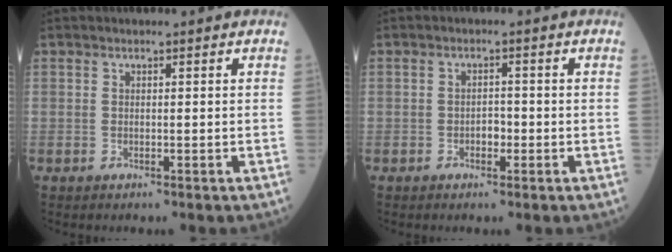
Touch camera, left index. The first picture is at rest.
{"total": 2.0, "force": [-1.1, 1.0, 1.2], "torque": [-0.015, 0.001, -0.020]}